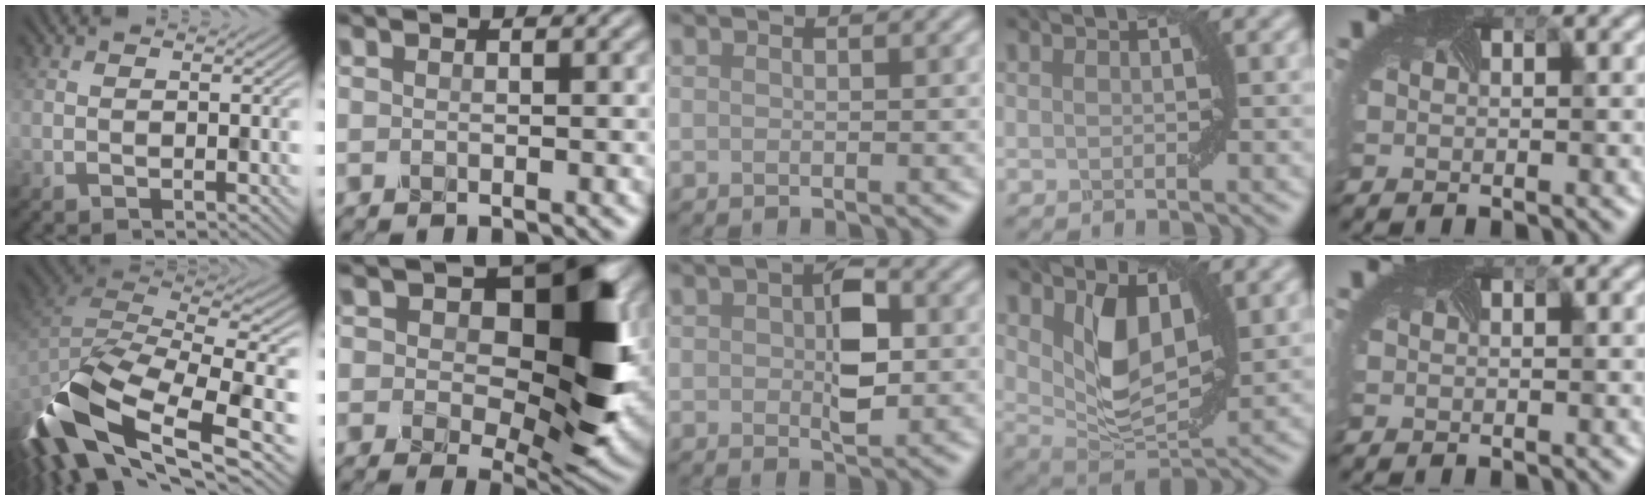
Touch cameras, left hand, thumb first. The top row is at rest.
{"thumb": {"total": 16.9, "force": [-8.0, 6.9, 13.2], "torque": [-0.319, -0.042, -0.127]}, "index": {"total": 12.4, "force": [2.6, 6.8, 10.1], "torque": [-0.128, -0.012, 0.043]}, "middle": {"total": 4.6, "force": [0.2, 2.3, 4.0], "torque": [-0.063, 0.001, 0.001]}, "ring": {"total": 5.6, "force": [1.9, 3.1, 4.2], "torque": [-0.089, -0.010, 0.039]}}